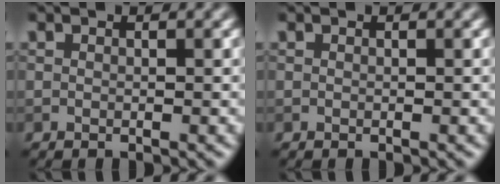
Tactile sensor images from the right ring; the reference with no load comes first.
{"total": 0.0}